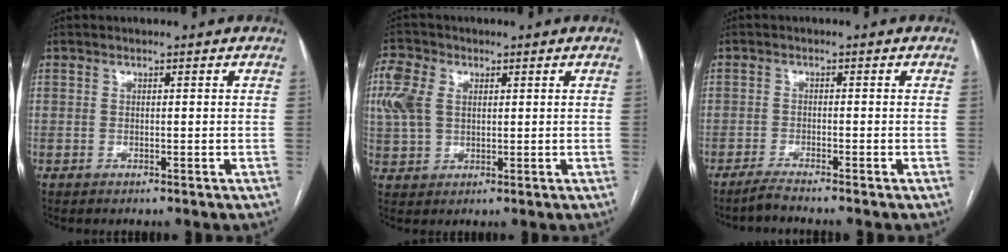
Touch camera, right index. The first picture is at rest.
{"total": 7.2, "force": [2.3, 5.1, 4.6], "torque": [-0.142, 0.022, 0.045]}
{"total": 2.5, "force": [-2.2, -0.8, 0.6], "torque": [-0.018, -0.007, -0.045]}